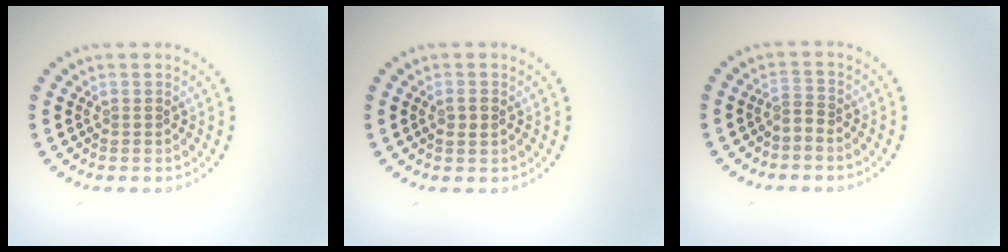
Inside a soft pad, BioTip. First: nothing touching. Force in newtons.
{"total": 1.1, "press": 1.1, "slide": 0.2}
{"total": 1.0, "press": 0.5, "slide": 0.9}